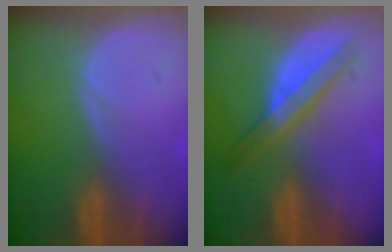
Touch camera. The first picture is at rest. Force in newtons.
{"total": 5.4, "press": 5.3, "slide": 0.8}